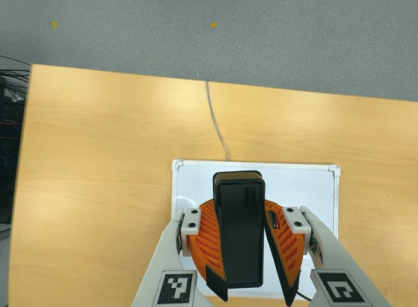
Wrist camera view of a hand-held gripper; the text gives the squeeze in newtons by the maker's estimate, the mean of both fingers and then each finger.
{"total": 10.0, "left": 10.1, "right": 9.9}